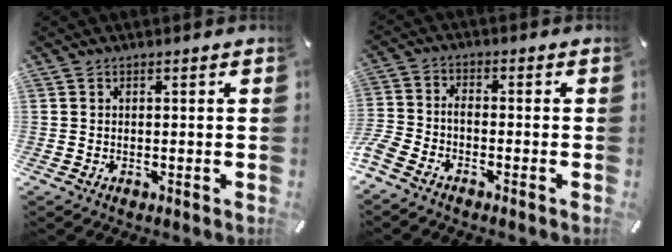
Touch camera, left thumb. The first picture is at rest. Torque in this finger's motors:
{"motor_torque": [-0.35, 1.24, 0.26, 0.17, 0.12]}